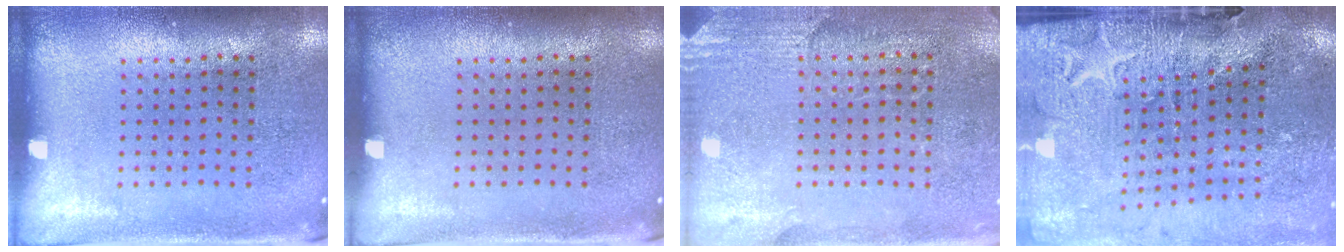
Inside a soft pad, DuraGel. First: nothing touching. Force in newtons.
{"total": 0.0}
{"total": 2.7, "press": 2.5, "slide": 0.9}
{"total": 3.4, "press": 3.3, "slide": 1.0}